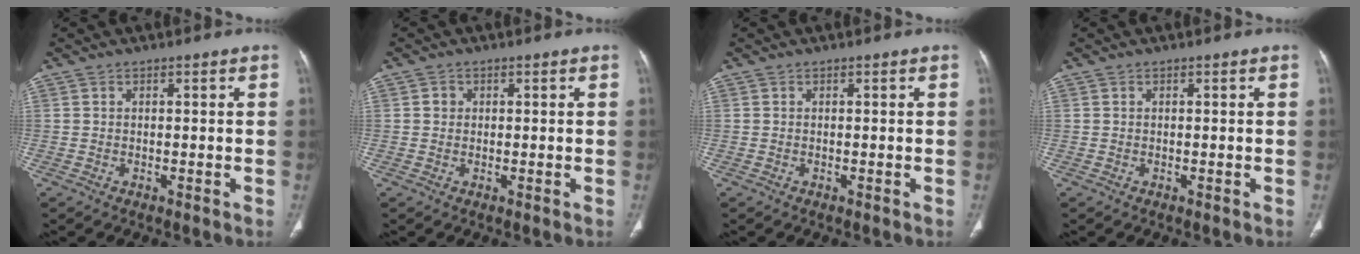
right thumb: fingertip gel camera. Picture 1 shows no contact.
{"total": 1.3, "force": [0.2, 1.2, 0.4], "torque": [-0.001, 0.002, 0.002]}
{"total": 0.0}
{"total": 0.0}